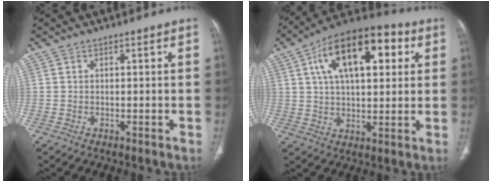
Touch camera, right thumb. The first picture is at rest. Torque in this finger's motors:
{"motor_torque": [0.53, 4.48, 1.44, -0.03, 0.18]}